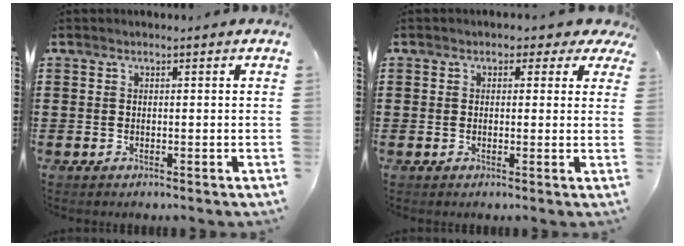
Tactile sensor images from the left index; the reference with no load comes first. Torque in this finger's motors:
{"motor_torque": [1.33, -0.82, 0.17, 0.00]}